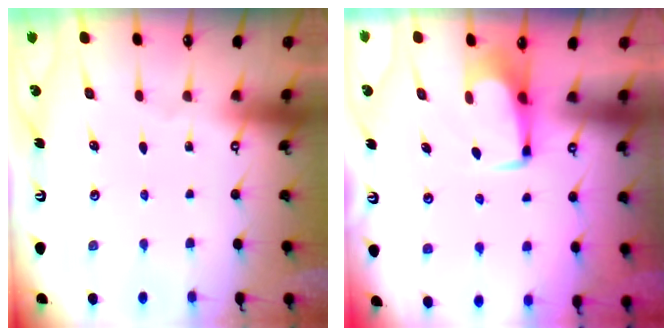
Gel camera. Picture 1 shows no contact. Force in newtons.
{"total": 1.8, "press": 1.6, "slide": 0.6}